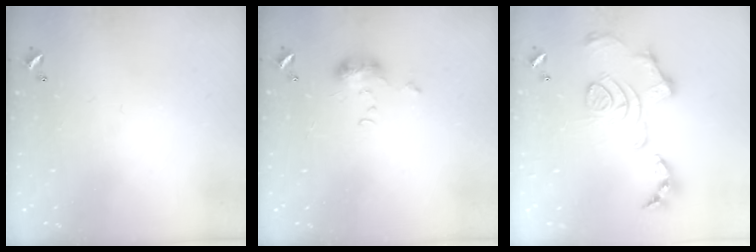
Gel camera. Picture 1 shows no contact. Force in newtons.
{"total": 6.2, "press": 6.2, "slide": 0.7}
{"total": 1.7, "press": 1.1, "slide": 1.3}